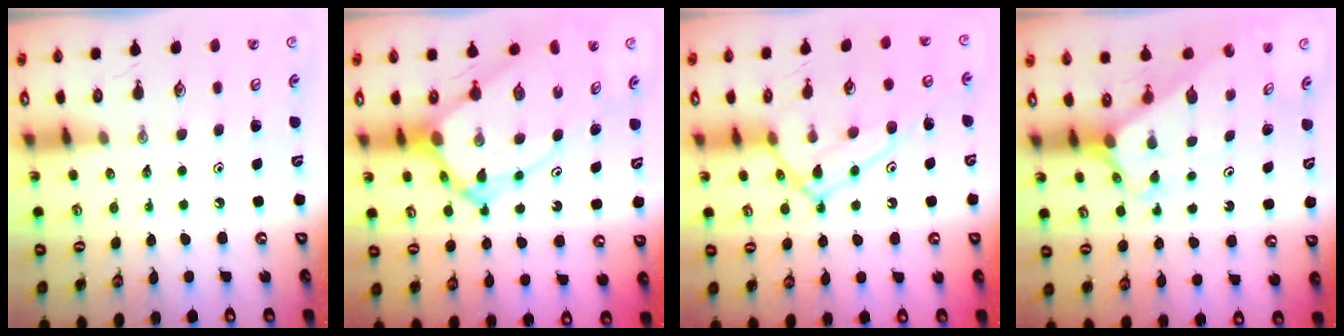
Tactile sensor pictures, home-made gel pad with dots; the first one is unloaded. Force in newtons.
{"total": 13.5, "press": 13.4, "slide": 1.2}
{"total": 14.1, "press": 14.1, "slide": 0.7}
{"total": 2.2, "press": 2.2, "slide": 0.2}